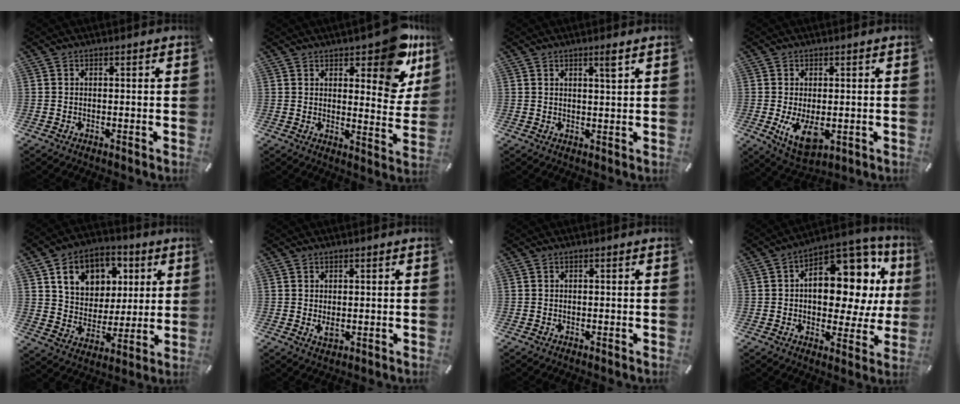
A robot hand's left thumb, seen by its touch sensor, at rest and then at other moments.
{"total": 15.4, "force": [10.4, 6.5, 9.3], "torque": [-0.094, -0.083, 0.173]}
{"total": 2.9, "force": [1.9, 0.2, 2.2], "torque": [-0.038, -0.004, 0.030]}
{"total": 7.8, "force": [-1.0, 4.6, 6.3], "torque": [-0.113, -0.015, -0.016]}
{"total": 12.9, "force": [5.2, 10.7, 5.1], "torque": [-0.091, -0.016, 0.100]}
{"total": 2.1, "force": [0.2, 1.4, 1.6], "torque": [-0.023, -0.001, 0.003]}
{"total": 0.0}
{"total": 18.4, "force": [5.0, 10.7, 14.1], "torque": [-0.177, -0.047, 0.079]}